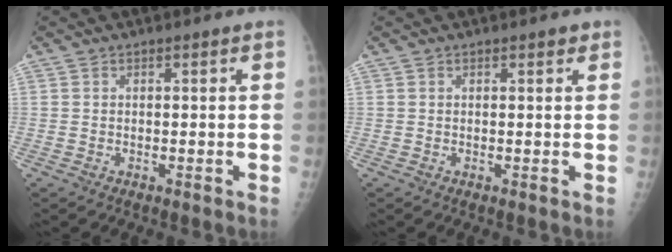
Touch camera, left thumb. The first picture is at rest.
{"total": 1.0, "force": [0.6, 0.5, 0.6], "torque": [-0.002, 0.000, 0.005]}